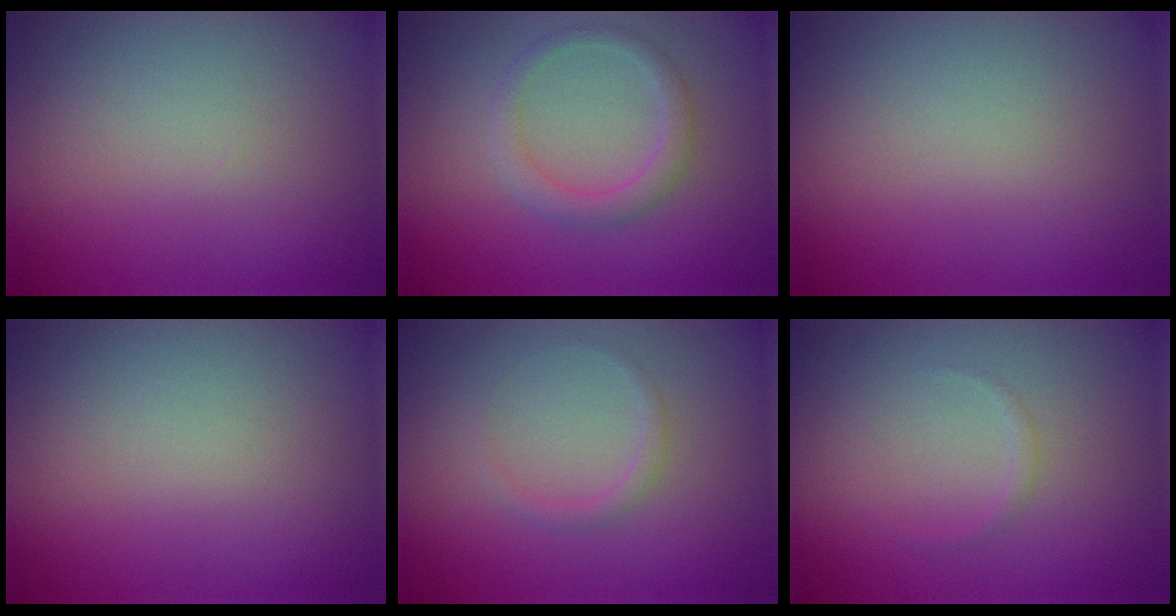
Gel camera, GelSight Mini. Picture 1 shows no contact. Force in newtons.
{"total": 2.2, "press": 2.2, "slide": 0.0}
{"total": 0.0}
{"total": 0.0}
{"total": 1.0, "press": 1.0, "slide": 0.0}
{"total": 0.6, "press": 0.6, "slide": 0.0}